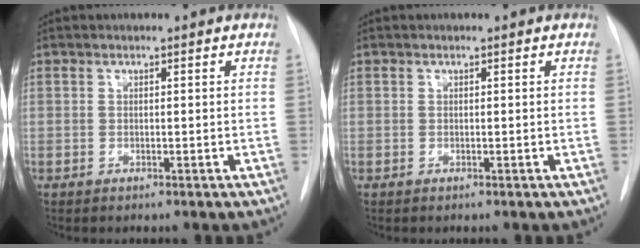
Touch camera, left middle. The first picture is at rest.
{"total": 0.0}